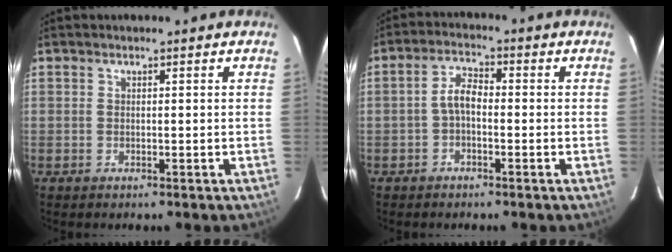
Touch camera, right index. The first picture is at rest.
{"total": 3.6, "force": [-1.0, 1.8, 3.0], "torque": [-0.062, 0.014, -0.020]}